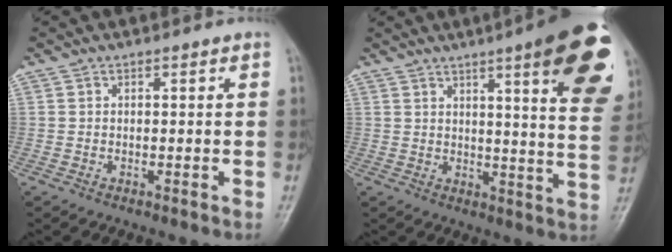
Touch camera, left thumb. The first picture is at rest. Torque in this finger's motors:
{"motor_torque": [2.54, 2.12, 1.52, -1.26, 0.09]}